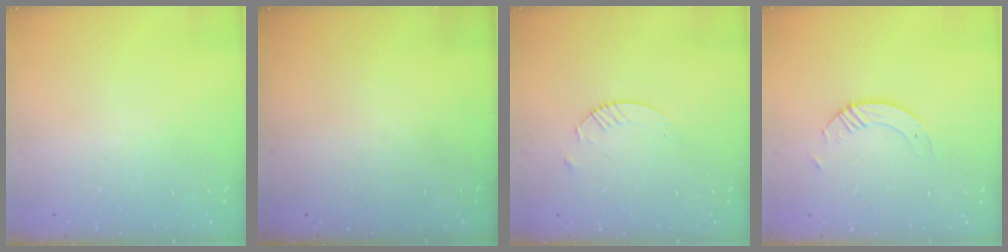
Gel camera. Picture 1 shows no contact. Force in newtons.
{"total": 0.0}
{"total": 2.4, "press": 2.4, "slide": 0.3}
{"total": 4.3, "press": 4.2, "slide": 0.3}